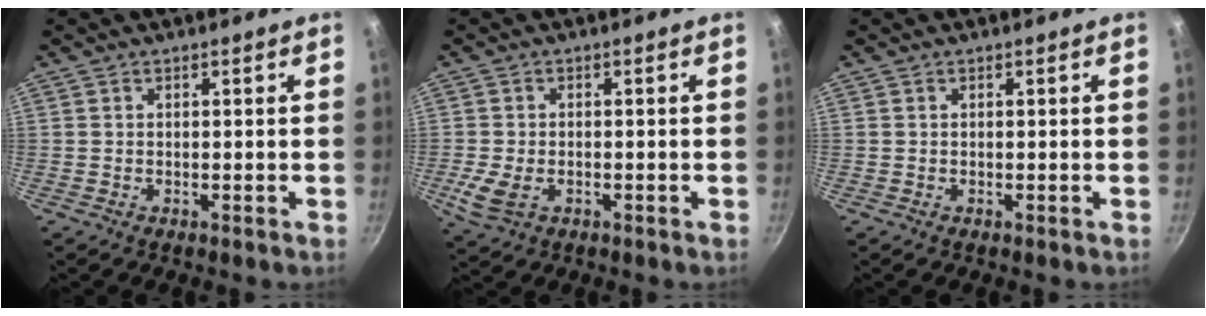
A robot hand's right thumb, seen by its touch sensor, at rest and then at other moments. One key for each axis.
{"total": 5.2, "fx": -1.6, "fy": 3.2, "fz": 3.7, "tx": -0.081, "ty": -0.004, "tz": -0.027}
{"total": 0.0}